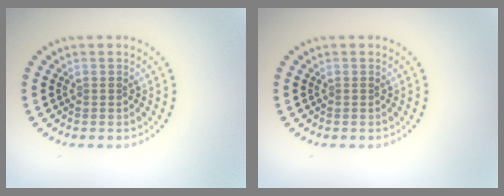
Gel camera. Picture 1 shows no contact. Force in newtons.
{"total": 0.0}